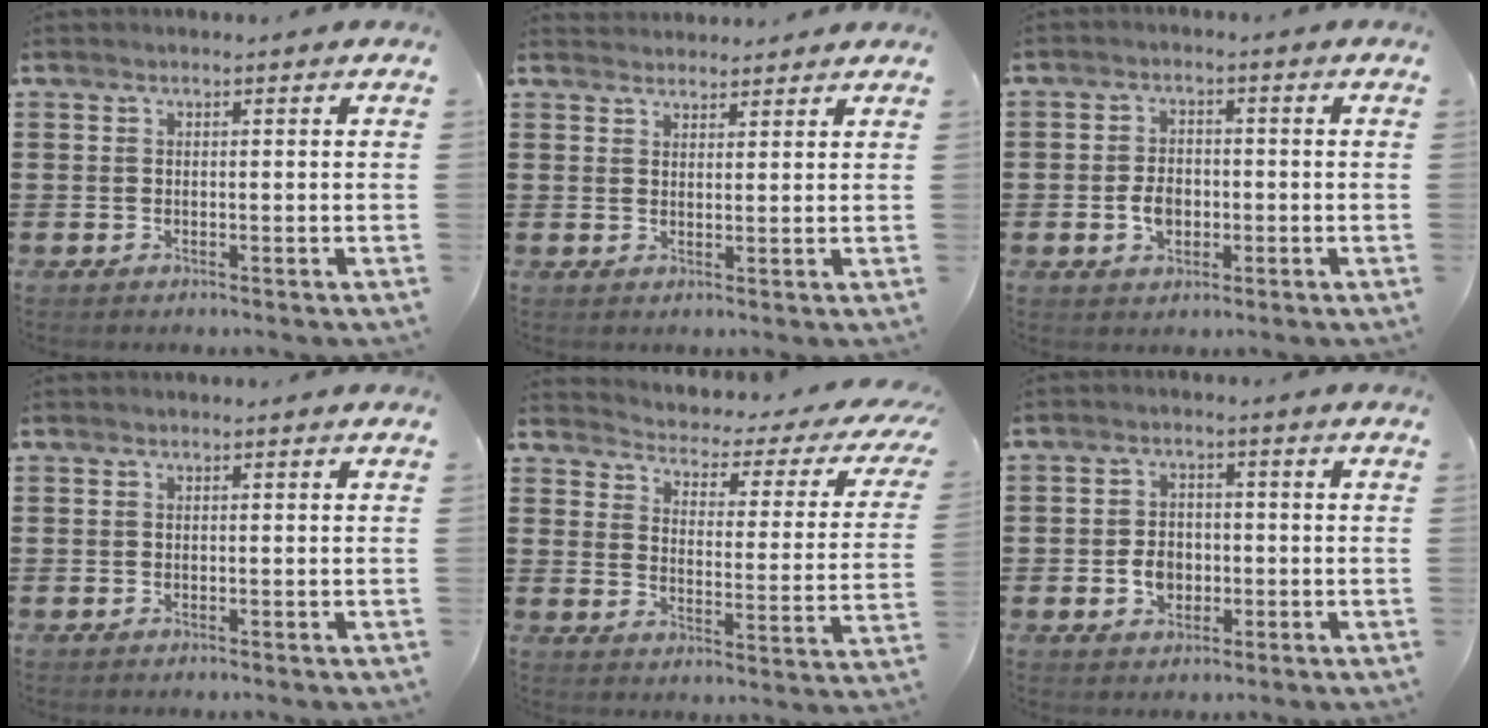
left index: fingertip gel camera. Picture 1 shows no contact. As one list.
[{"total": 2.3, "force": [2.2, 0.3, -0.2], "torque": [-0.002, -0.003, 0.044]}, {"total": 3.7, "force": [-0.9, 2.6, 2.5], "torque": [-0.042, -0.001, -0.018]}, {"total": 0.0}, {"total": 2.2, "force": [1.8, 0.6, 1.1], "torque": [-0.038, -0.026, 0.019]}, {"total": 4.0, "force": [-0.9, 3.1, 2.4], "torque": [-0.043, 0.001, -0.020]}]